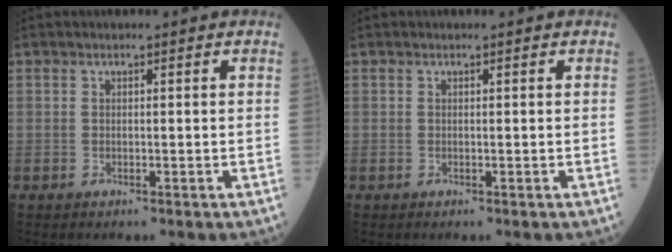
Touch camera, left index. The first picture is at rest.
{"total": 0.0}